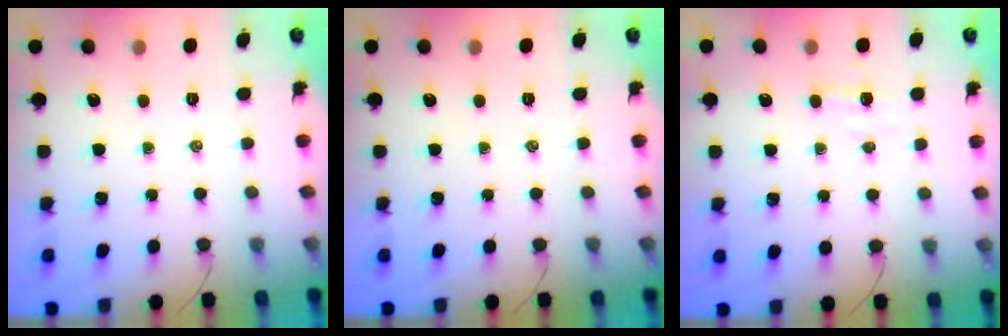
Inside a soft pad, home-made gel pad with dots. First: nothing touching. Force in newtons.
{"total": 0.0}
{"total": 3.3, "press": 3.2, "slide": 0.8}